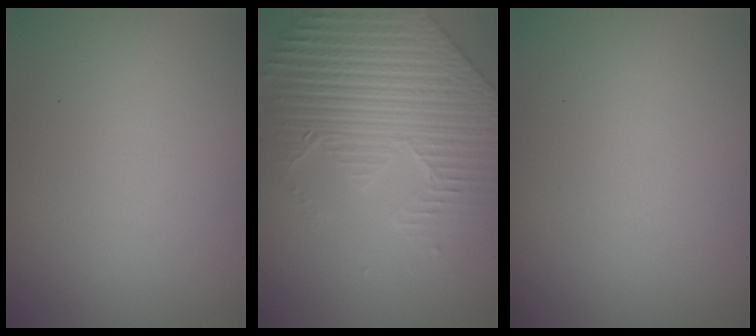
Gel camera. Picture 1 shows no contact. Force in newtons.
{"total": 7.1, "press": 5.9, "slide": 4.0}
{"total": 0.0}